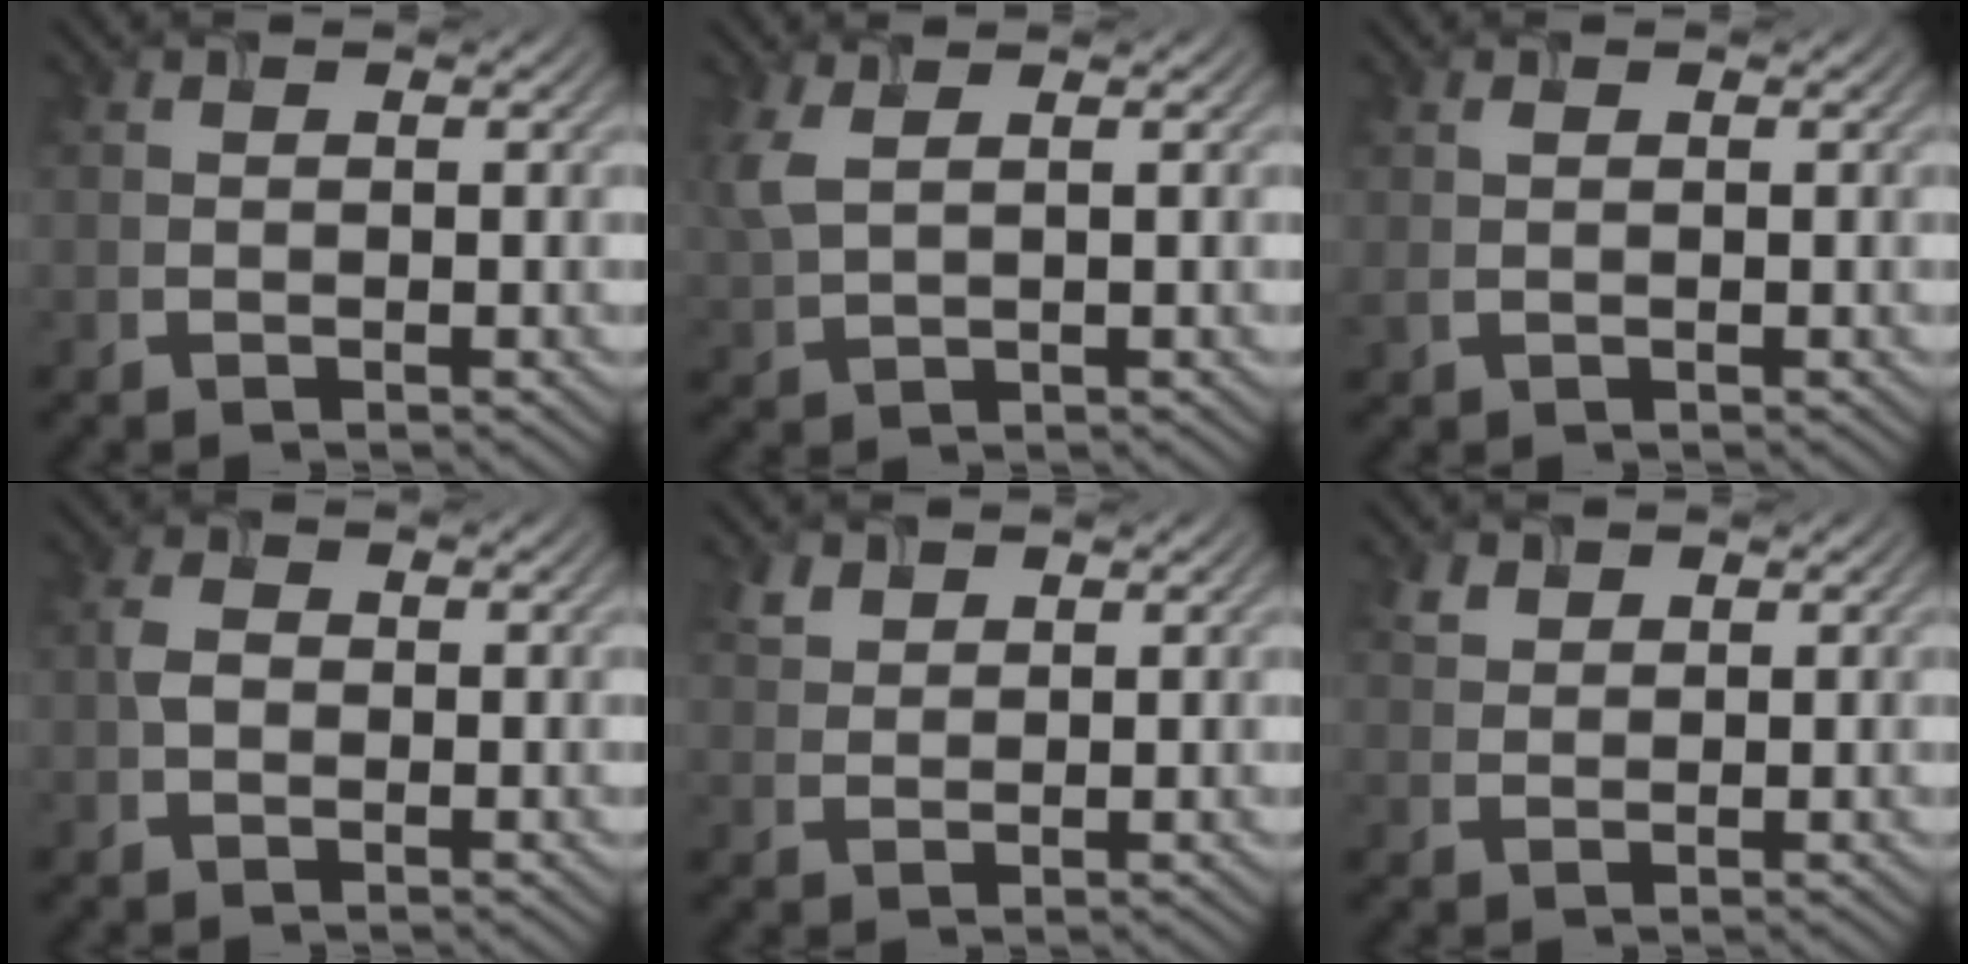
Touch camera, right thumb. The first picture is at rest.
{"total": 3.9, "force": [1.7, 1.7, 3.2], "torque": [-0.096, 0.007, 0.038]}
{"total": 0.8, "force": [0.3, 0.4, 0.6], "torque": [-0.018, 0.001, 0.006]}
{"total": 1.7, "force": [-0.2, 1.3, 1.1], "torque": [-0.023, 0.004, -0.009]}
{"total": 2.1, "force": [1.6, 1.0, 0.7], "torque": [-0.021, 0.003, 0.038]}
{"total": 1.6, "force": [1.2, 0.8, 0.5], "torque": [-0.015, 0.003, 0.028]}